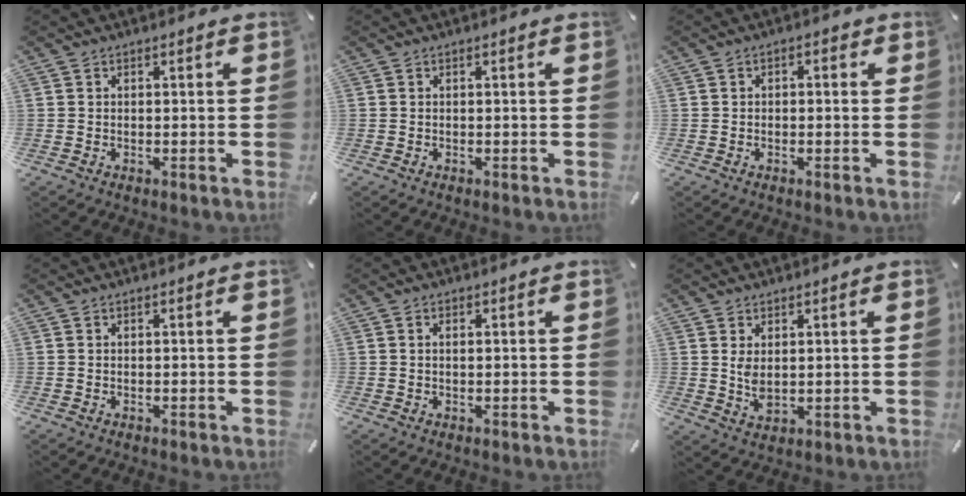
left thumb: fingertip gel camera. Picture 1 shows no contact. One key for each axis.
{"total": 0.0}
{"total": 1.3, "fx": -0.4, "fy": 0.8, "fz": 1.0, "tx": -0.017, "ty": 0.007, "tz": -0.009}
{"total": 0.0}
{"total": 0.9, "fx": 0.2, "fy": 0.5, "fz": 0.8, "tx": -0.016, "ty": 0.004, "tz": 0.003}
{"total": 3.9, "fx": 1.3, "fy": 2.2, "fz": 2.9, "tx": -0.066, "ty": -0.005, "tz": 0.017}